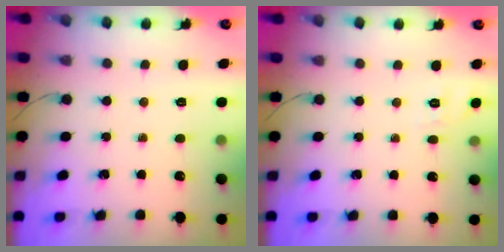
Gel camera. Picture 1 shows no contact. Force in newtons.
{"total": 4.2, "press": 3.7, "slide": 1.9}